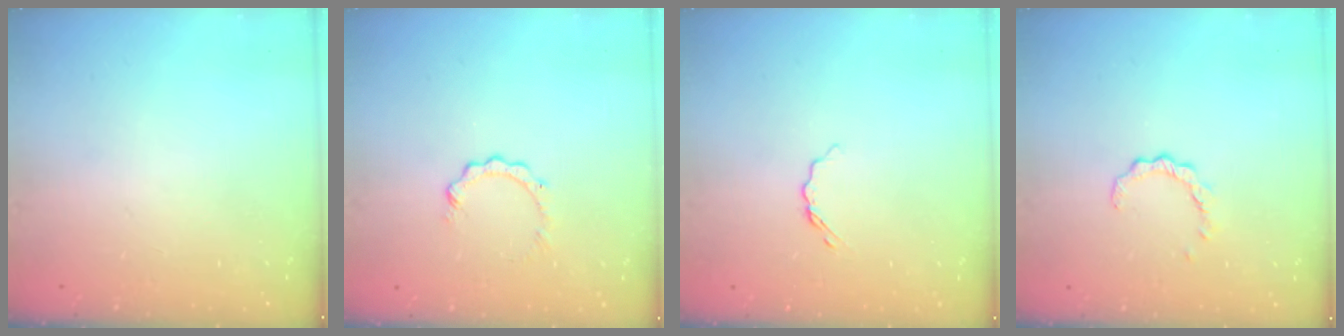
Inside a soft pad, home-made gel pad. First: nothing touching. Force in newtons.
{"total": 3.3, "press": 3.3, "slide": 0.4}
{"total": 4.5, "press": 4.5, "slide": 0.4}
{"total": 2.9, "press": 2.9, "slide": 0.3}